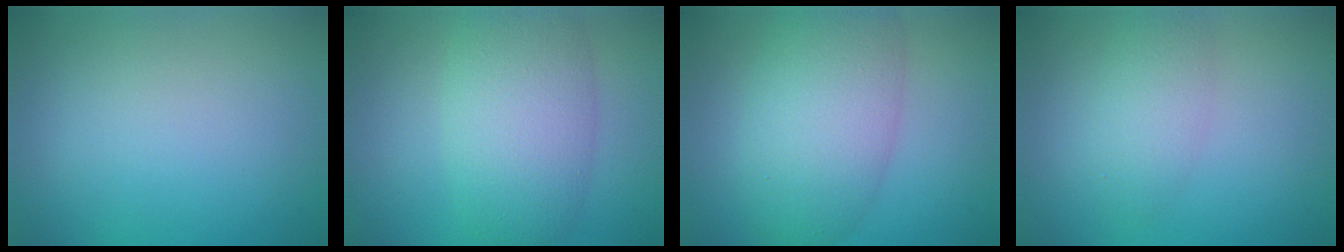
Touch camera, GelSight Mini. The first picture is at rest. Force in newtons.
{"total": 7.3, "press": 7.3, "slide": 0.3}
{"total": 7.7, "press": 7.7, "slide": 0.2}
{"total": 1.9, "press": 1.9, "slide": 0.1}